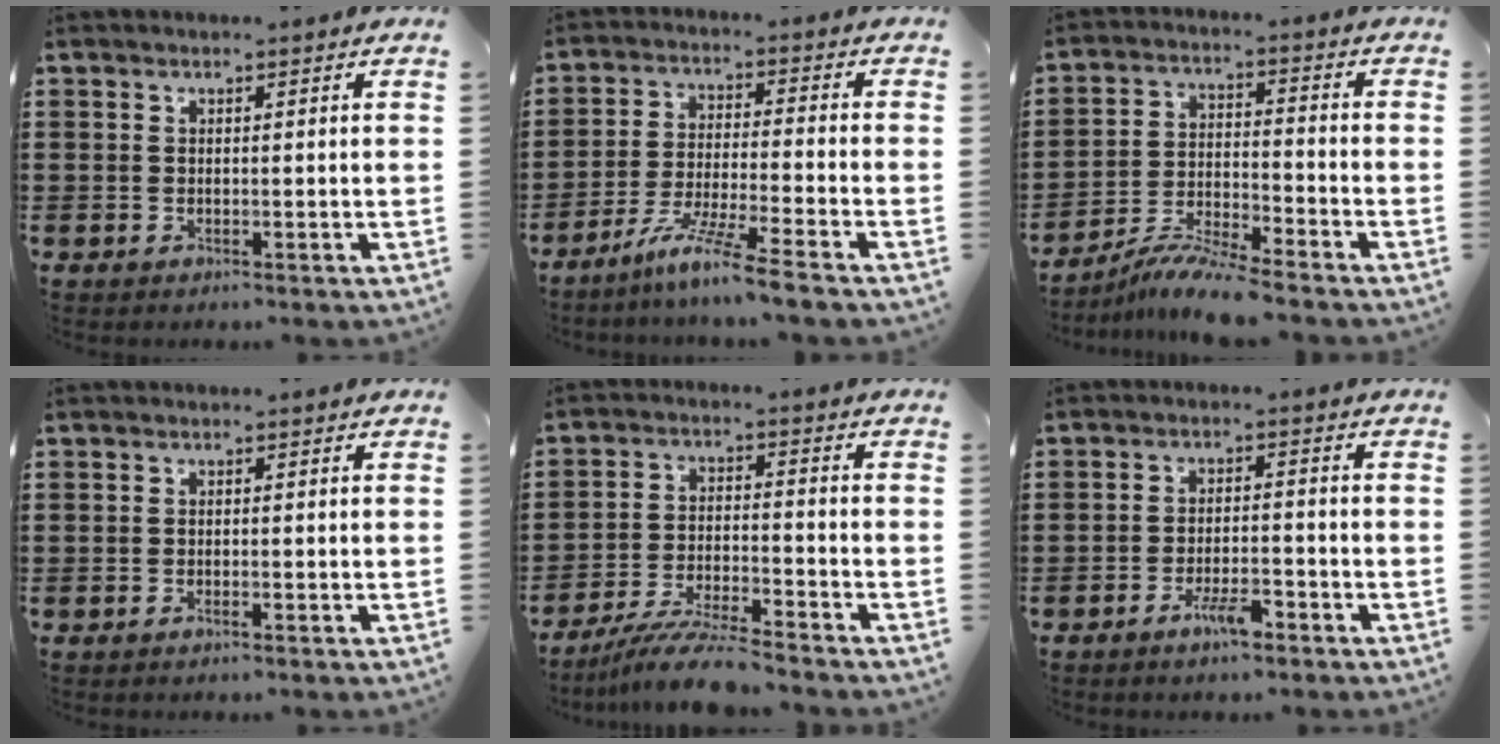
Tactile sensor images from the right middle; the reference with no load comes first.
{"total": 8.1, "force": [-6.7, -0.9, 4.5], "torque": [-0.090, -0.018, -0.130]}
{"total": 7.4, "force": [-7.0, -0.1, 2.5], "torque": [-0.047, -0.004, -0.133]}
{"total": 0.6, "force": [-0.4, 0.1, 0.4], "torque": [-0.010, -0.003, -0.007]}
{"total": 7.9, "force": [-7.2, 0.2, 3.1], "torque": [-0.068, -0.006, -0.140]}
{"total": 4.2, "force": [-2.9, 1.0, 2.8], "torque": [-0.059, 0.003, -0.058]}